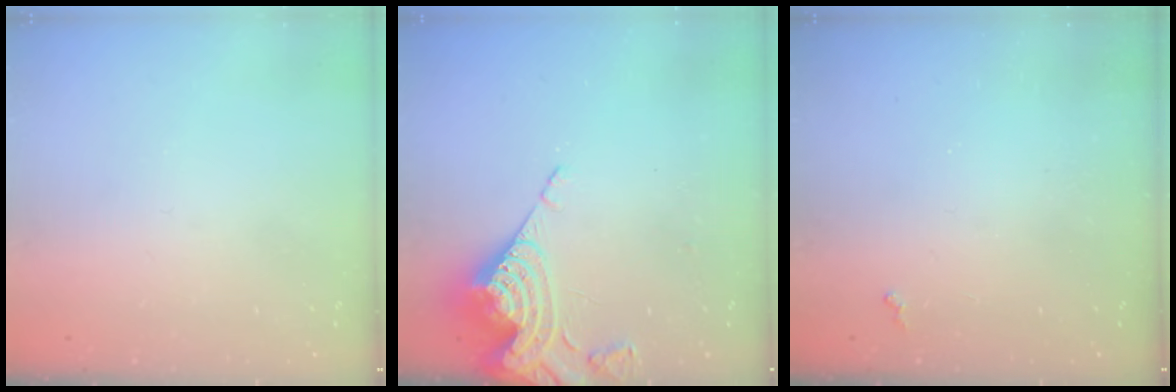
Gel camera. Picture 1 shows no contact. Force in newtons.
{"total": 13.3, "press": 13.3, "slide": 1.1}
{"total": 2.3, "press": 2.3, "slide": 0.5}